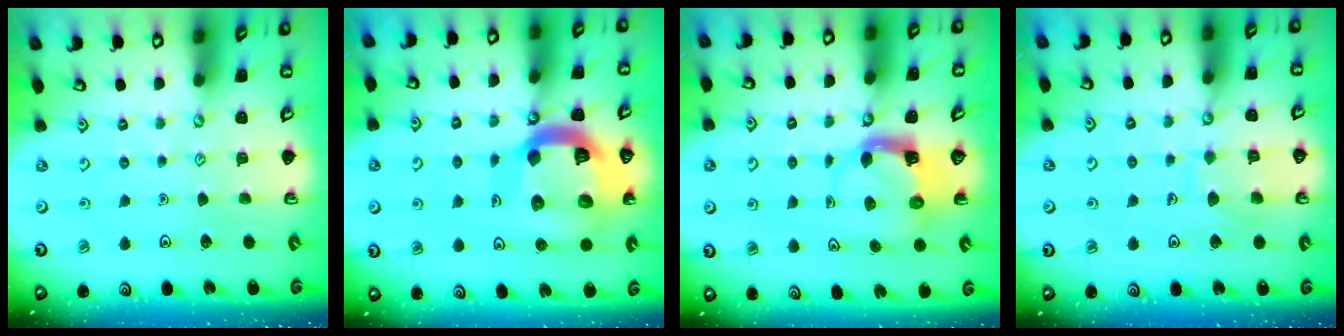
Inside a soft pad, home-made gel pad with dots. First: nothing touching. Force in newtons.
{"total": 20.6, "press": 20.4, "slide": 2.4}
{"total": 3.9, "press": 3.9, "slide": 0.6}
{"total": 7.3, "press": 7.3, "slide": 0.7}